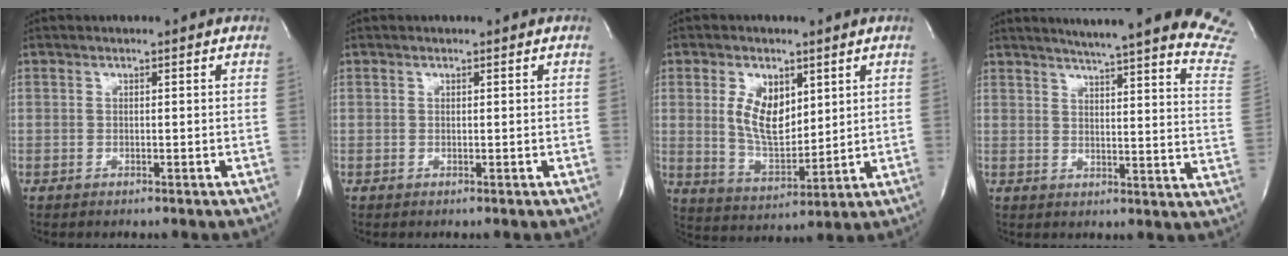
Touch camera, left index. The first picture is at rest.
{"total": 0.0}
{"total": 8.8, "force": [2.7, 4.6, 7.0], "torque": [-0.137, -0.002, 0.059]}
{"total": 25.9, "force": [23.2, -0.6, 11.3], "torque": [-0.154, -0.109, 0.264]}